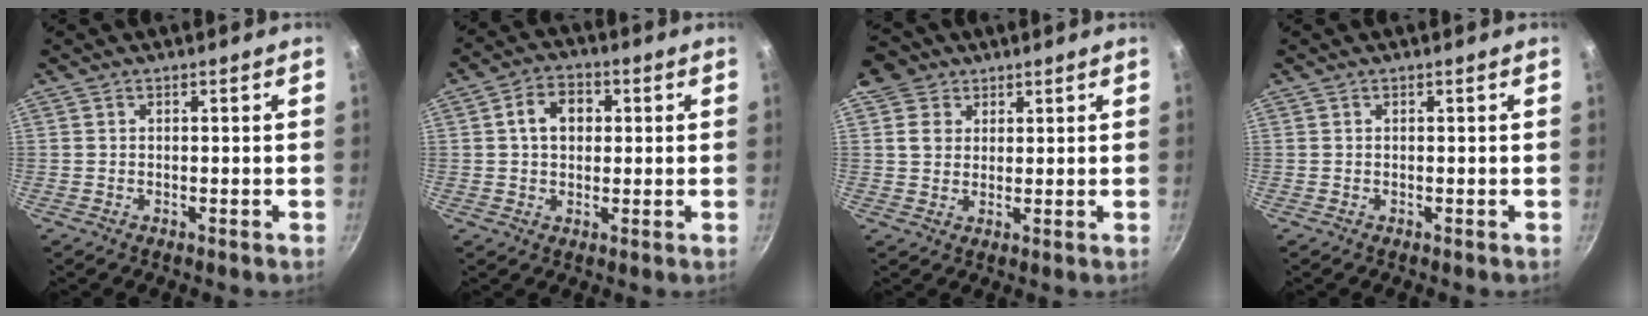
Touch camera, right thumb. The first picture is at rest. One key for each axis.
{"total": 6.9, "fx": 1.2, "fy": 5.2, "fz": 4.3, "tx": -0.048, "ty": 0.012, "tz": 0.010}
{"total": 6.7, "fx": 3.0, "fy": 5.5, "fz": 2.2, "tx": -0.002, "ty": 0.001, "tz": 0.047}
{"total": 0.0}